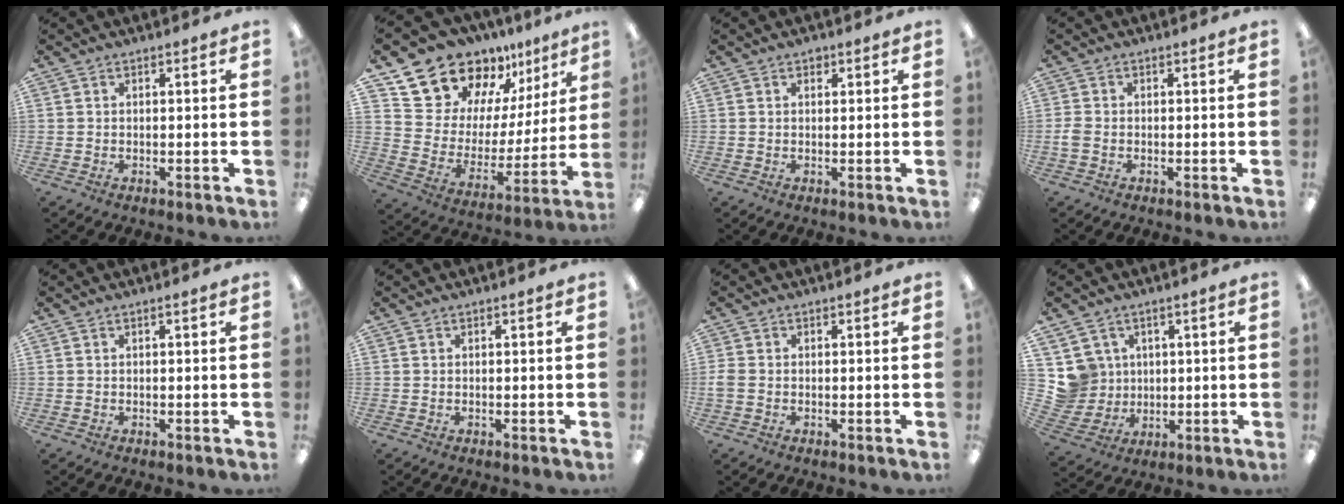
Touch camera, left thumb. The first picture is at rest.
{"total": 17.6, "force": [15.0, 8.9, 2.4], "torque": [-0.067, -0.133, 0.284]}
{"total": 1.3, "force": [0.9, 0.8, 0.5], "torque": [-0.003, -0.001, 0.014]}
{"total": 2.0, "force": [-0.4, 1.4, 1.4], "torque": [-0.030, 0.000, -0.009]}
{"total": 0.0}
{"total": 0.0}
{"total": 1.9, "force": [-0.4, 1.5, 1.2], "torque": [-0.027, 0.002, -0.009]}
{"total": 8.2, "force": [3.1, 7.6, 0.2], "torque": [-0.025, -0.012, 0.068]}